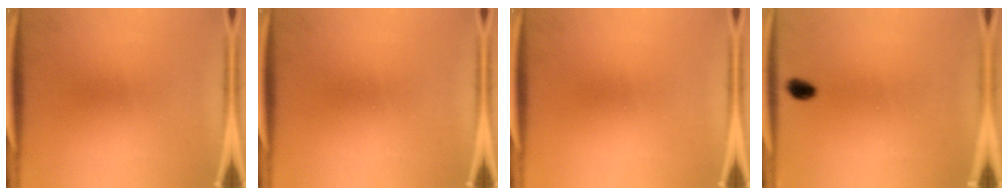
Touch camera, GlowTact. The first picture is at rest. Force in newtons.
{"total": 0.0}
{"total": 0.0}
{"total": 2.1}